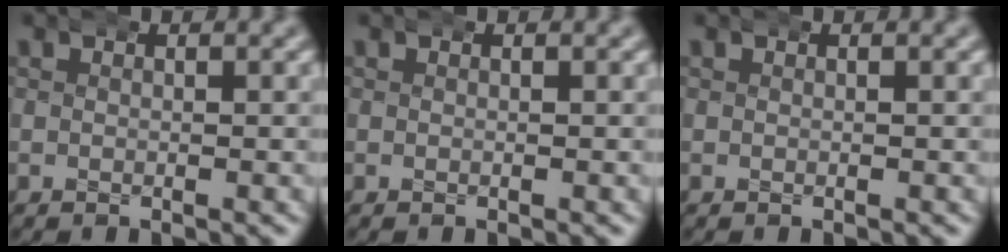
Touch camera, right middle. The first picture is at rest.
{"total": 0.0}
{"total": 0.0}